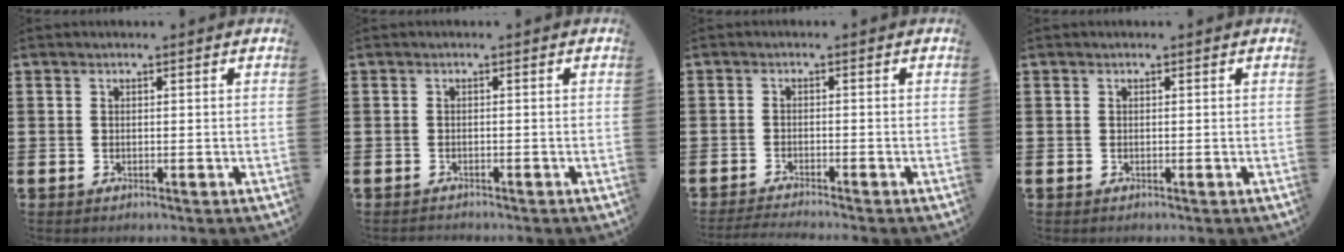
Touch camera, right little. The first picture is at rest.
{"total": 0.5, "force": [-0.5, 0.0, -0.1], "torque": [0.001, -0.001, -0.011]}
{"total": 1.4, "force": [-1.3, -0.2, 0.4], "torque": [-0.006, 0.002, -0.025]}
{"total": 0.0}